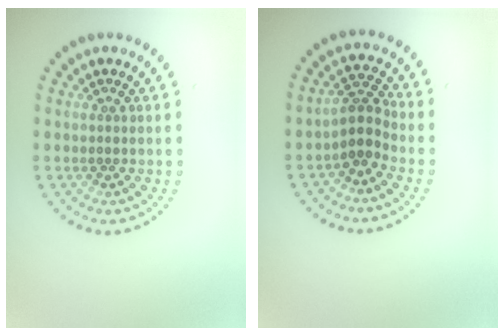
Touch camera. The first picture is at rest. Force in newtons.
{"total": 2.5, "press": 1.9, "slide": 1.7}